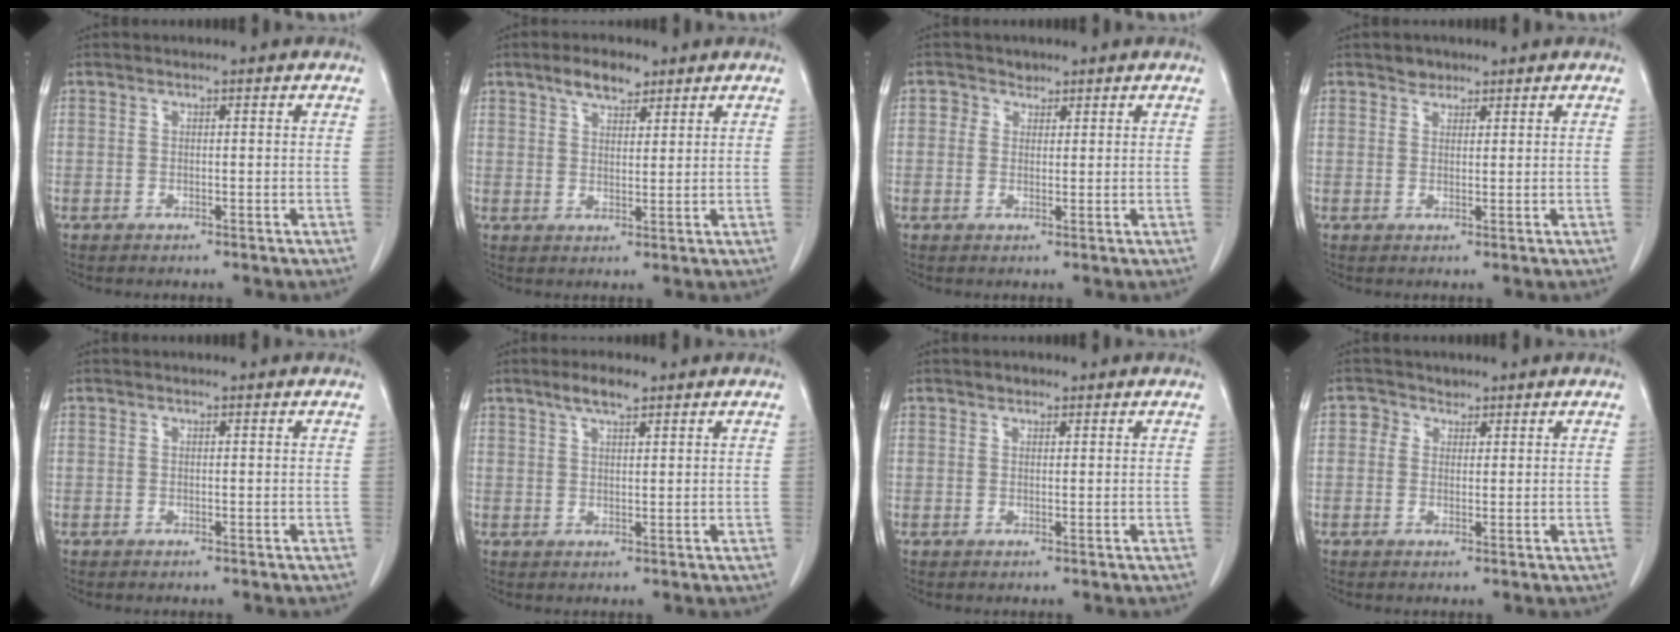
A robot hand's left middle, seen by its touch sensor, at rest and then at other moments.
{"total": 4.6, "force": [3.3, 1.9, 2.6], "torque": [-0.048, 0.009, 0.058]}
{"total": 1.8, "force": [1.0, 1.5, 0.0], "torque": [0.006, 0.004, 0.010]}
{"total": 1.6, "force": [1.2, 1.0, 0.1], "torque": [0.002, 0.000, 0.017]}
{"total": 0.0}
{"total": 3.6, "force": [2.5, 0.8, 2.4], "torque": [-0.049, 0.007, 0.047]}
{"total": 1.0, "force": [0.7, 0.6, 0.3], "torque": [-0.006, 0.001, 0.011]}
{"total": 2.0, "force": [1.0, 1.7, 0.2], "torque": [0.002, 0.008, 0.012]}